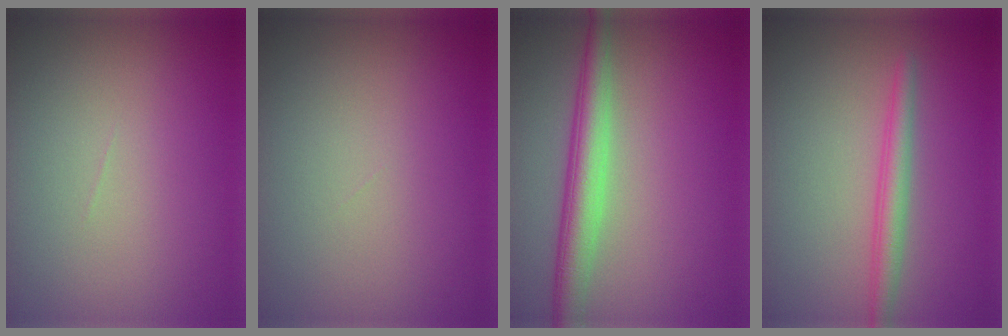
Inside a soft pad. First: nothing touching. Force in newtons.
{"total": 0.0}
{"total": 4.3, "press": 4.3, "slide": 0.1}
{"total": 2.4, "press": 2.4, "slide": 0.1}